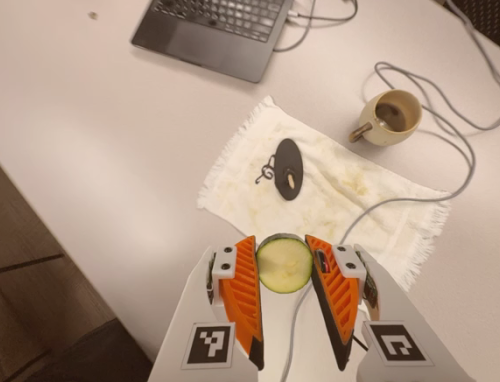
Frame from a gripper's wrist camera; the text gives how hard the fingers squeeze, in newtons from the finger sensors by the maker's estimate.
{"total": 8.8, "left": 8.4, "right": 9.3}